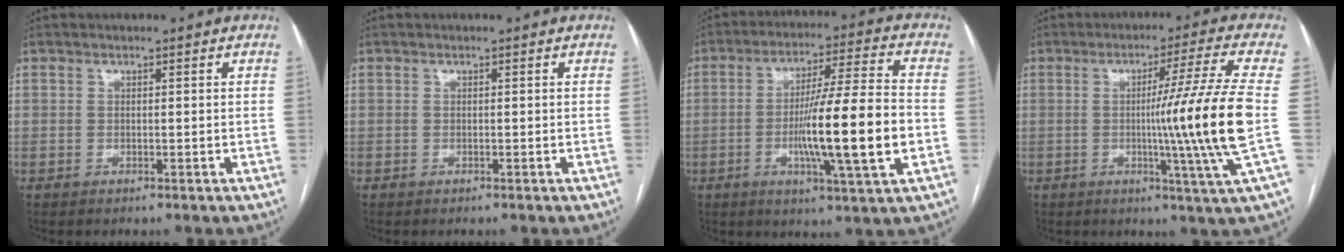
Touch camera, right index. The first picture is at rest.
{"total": 0.0}
{"total": 15.8, "force": [-3.1, 0.0, 15.5], "torque": [-0.256, -0.007, -0.056]}
{"total": 14.0, "force": [-1.5, -4.0, 13.3], "torque": [-0.205, -0.025, -0.024]}